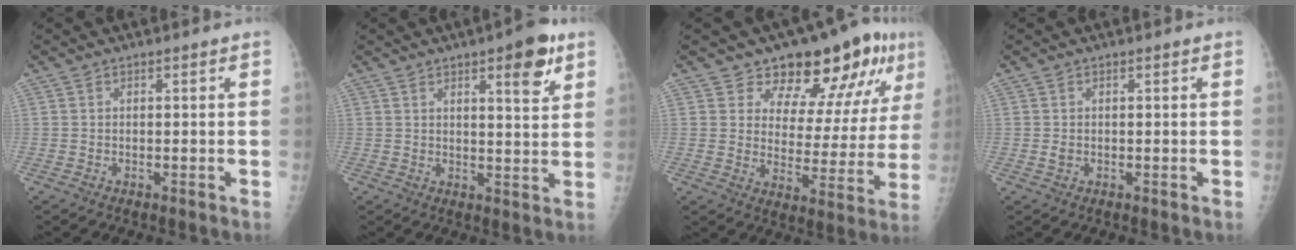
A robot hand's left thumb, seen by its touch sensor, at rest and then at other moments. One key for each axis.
{"total": 8.0, "fx": 4.3, "fy": 2.3, "fz": 6.3, "tx": -0.071, "ty": -0.022, "tz": 0.055}
{"total": 15.5, "fx": 10.2, "fy": 7.1, "fz": 9.2, "tx": -0.070, "ty": -0.062, "tz": 0.139}
{"total": 0.9, "fx": -0.1, "fy": 0.7, "fz": 0.5, "tx": -0.004, "ty": 0.000, "tz": 0.000}